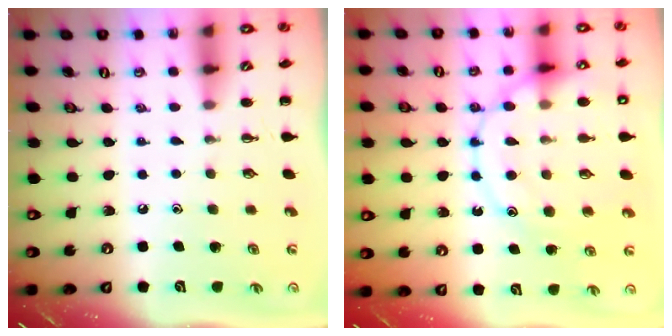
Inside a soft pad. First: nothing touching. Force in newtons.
{"total": 17.8, "press": 17.7, "slide": 1.4}